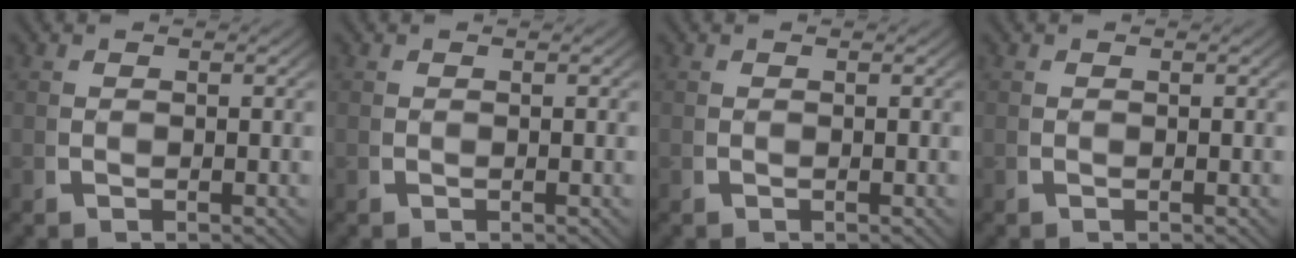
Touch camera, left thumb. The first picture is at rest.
{"total": 0.0}
{"total": 0.0}
{"total": 0.0}